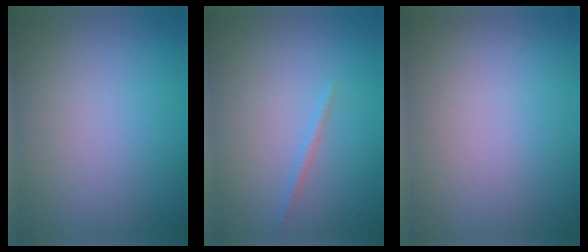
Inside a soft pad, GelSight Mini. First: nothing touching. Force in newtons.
{"total": 0.8, "press": 0.8, "slide": 0.1}
{"total": 0.0}